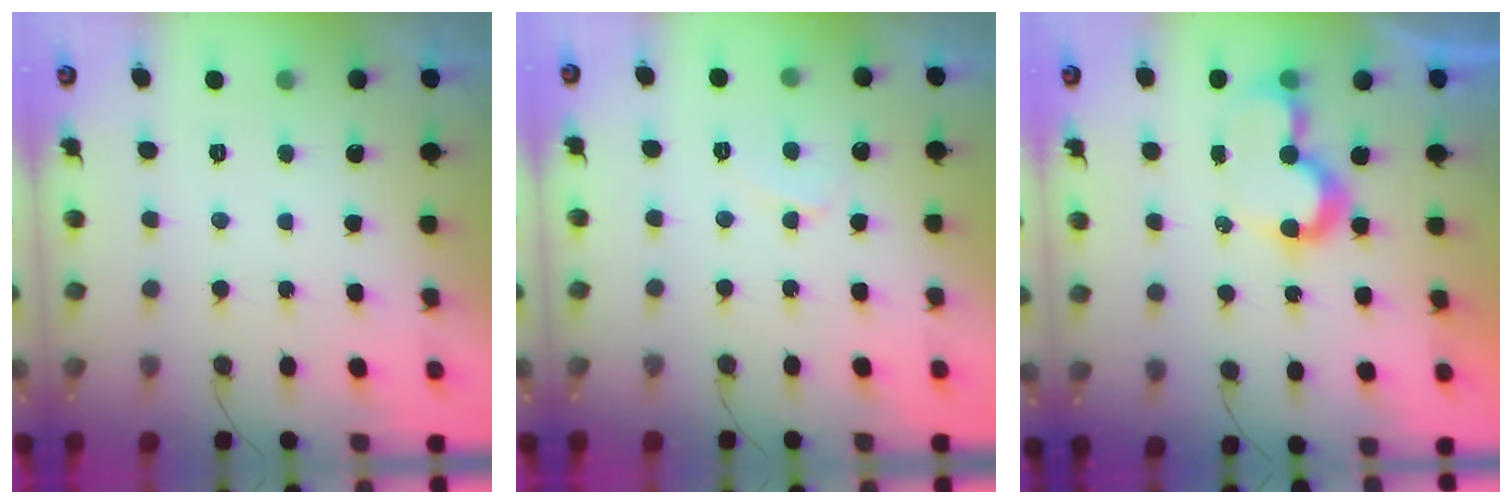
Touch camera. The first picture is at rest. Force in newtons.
{"total": 3.9, "press": 3.8, "slide": 0.4}
{"total": 8.3, "press": 8.3, "slide": 0.1}